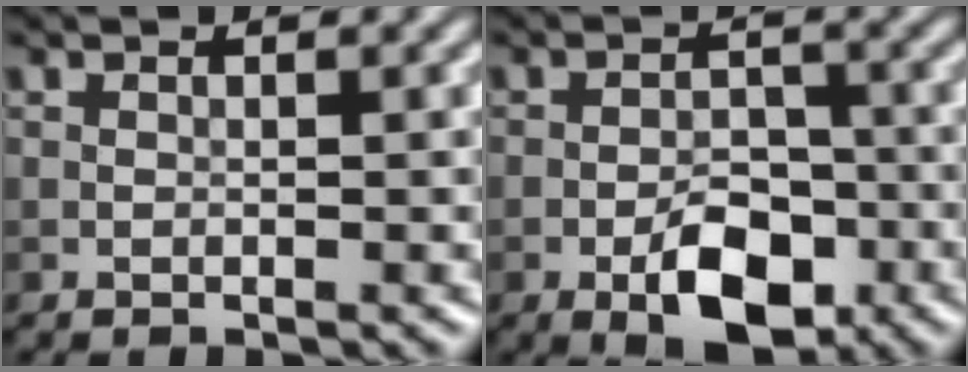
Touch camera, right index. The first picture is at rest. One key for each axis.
{"total": 5.5, "fx": -2.7, "fy": 2.8, "fz": 3.9, "tx": -0.055, "ty": 0.001, "tz": -0.047}